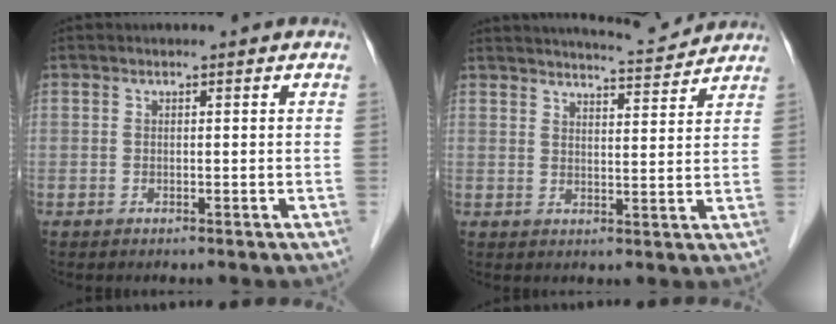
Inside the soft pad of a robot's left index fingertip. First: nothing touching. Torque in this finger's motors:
{"motor_torque": [0.94, -1.19, 0.23, 0.02]}